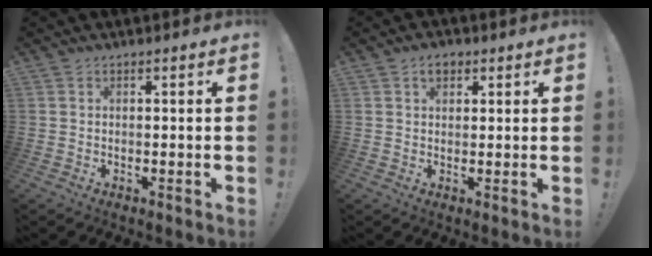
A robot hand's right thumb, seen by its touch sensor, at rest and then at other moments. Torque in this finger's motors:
{"motor_torque": [0.22, 1.20, 0.03, -0.02, 0.00]}